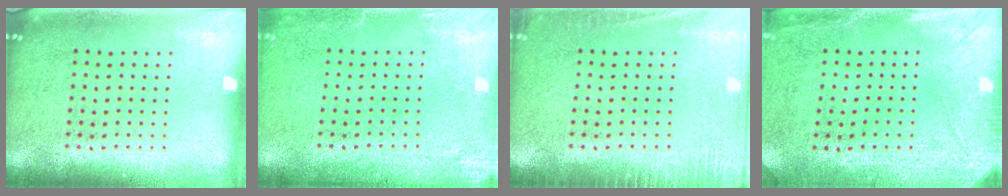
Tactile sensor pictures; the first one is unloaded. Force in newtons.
{"total": 2.6, "press": 2.6, "slide": 0.3}
{"total": 2.0, "press": 2.0, "slide": 0.3}
{"total": 3.0, "press": 2.3, "slide": 1.9}